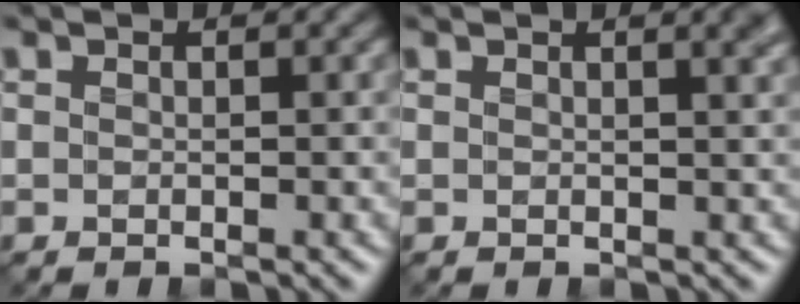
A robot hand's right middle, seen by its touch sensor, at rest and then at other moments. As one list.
[{"total": 2.3, "force": [1.2, 0.9, 1.7], "torque": [-0.003, 0.005, 0.009]}]